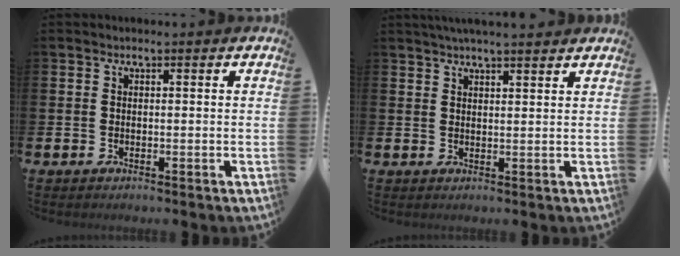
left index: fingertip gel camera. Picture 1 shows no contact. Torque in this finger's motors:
{"motor_torque": [0.92, -1.21, 0.79, 0.21]}